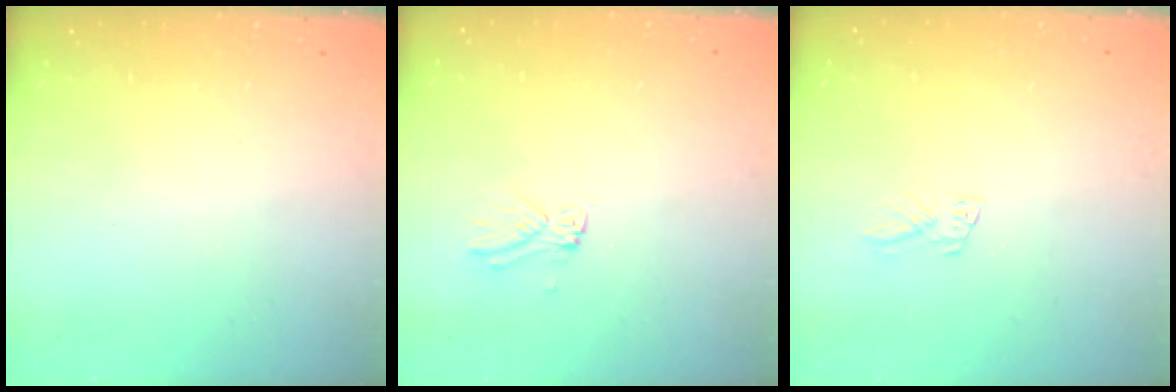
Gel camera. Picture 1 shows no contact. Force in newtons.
{"total": 3.4, "press": 3.3, "slide": 0.4}
{"total": 5.2, "press": 5.2, "slide": 0.5}